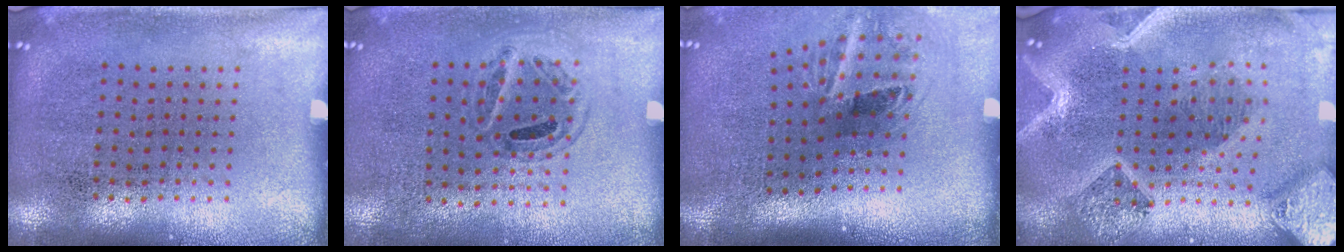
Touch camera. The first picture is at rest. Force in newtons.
{"total": 0.9, "press": 0.8, "slide": 0.5}
{"total": 2.0, "press": 1.2, "slide": 1.6}
{"total": 3.8, "press": 3.0, "slide": 2.3}